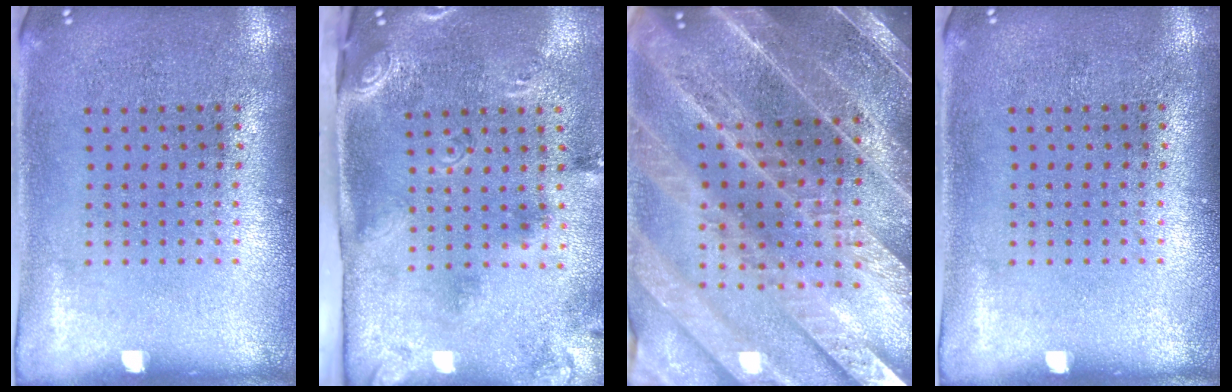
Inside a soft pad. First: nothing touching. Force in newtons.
{"total": 2.9, "press": 1.9, "slide": 2.2}
{"total": 4.0, "press": 3.7, "slide": 1.6}
{"total": 0.0}